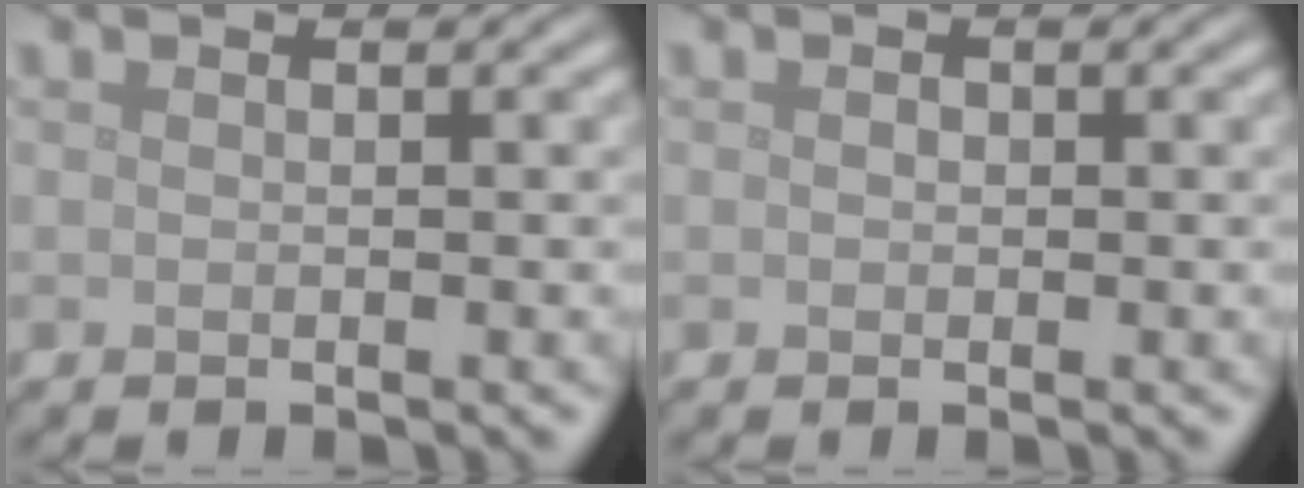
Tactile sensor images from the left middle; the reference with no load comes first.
{"total": 0.5, "force": [0.0, 0.5, 0.2], "torque": [-0.002, -0.003, -0.001]}